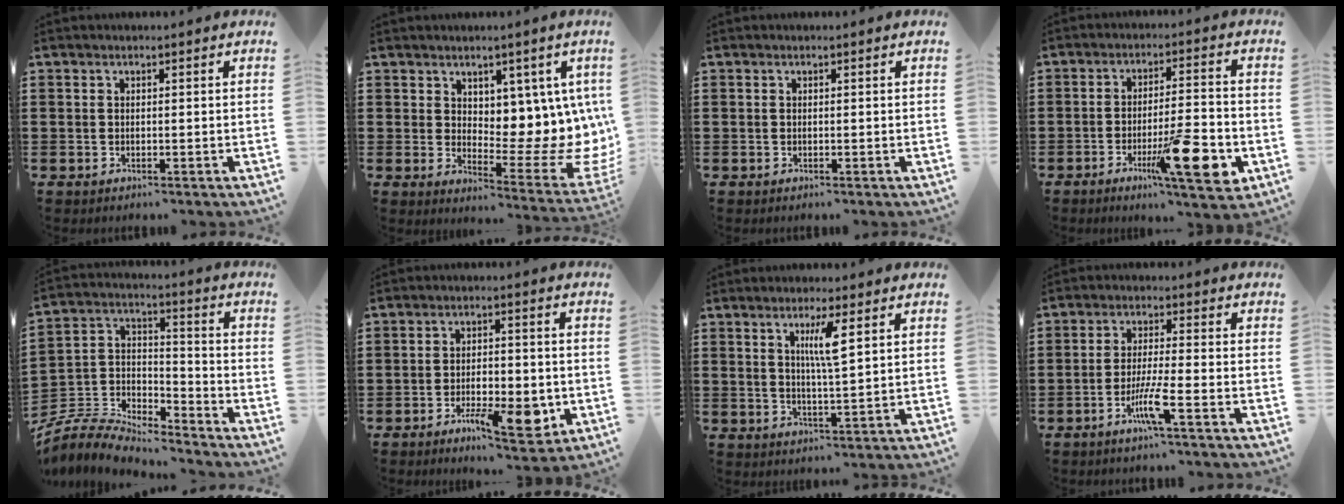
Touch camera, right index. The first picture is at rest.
{"total": 6.6, "force": [4.0, 3.8, 3.7], "torque": [-0.058, -0.049, 0.072]}
{"total": 0.0}
{"total": 12.1, "force": [-4.7, 1.9, 11.0], "torque": [-0.183, -0.004, -0.077]}
{"total": 7.0, "force": [-6.6, 1.5, 1.5], "torque": [-0.054, -0.007, -0.138]}
{"total": 7.9, "force": [-3.1, 3.2, 6.5], "torque": [-0.107, -0.004, -0.051]}
{"total": 4.8, "force": [2.0, 0.3, 4.4], "torque": [-0.092, 0.000, 0.030]}
{"total": 8.4, "force": [-3.8, 0.0, 7.4], "torque": [-0.149, -0.016, -0.072]}